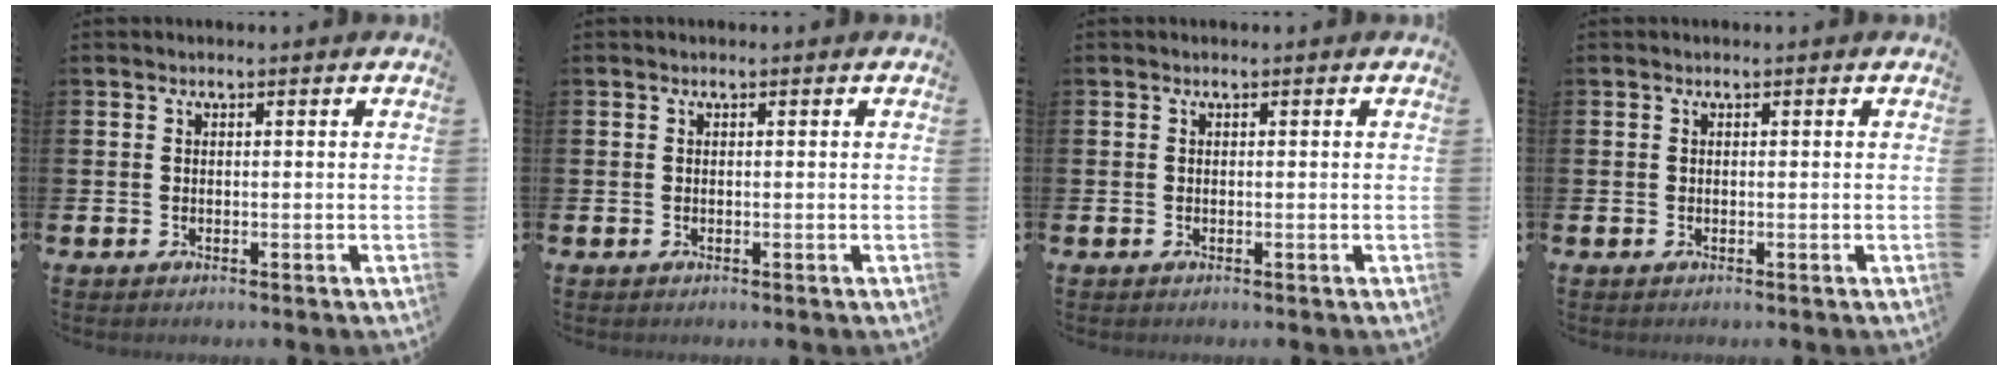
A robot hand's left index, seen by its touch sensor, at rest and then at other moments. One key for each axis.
{"total": 0.0}
{"total": 0.0}
{"total": 0.0}